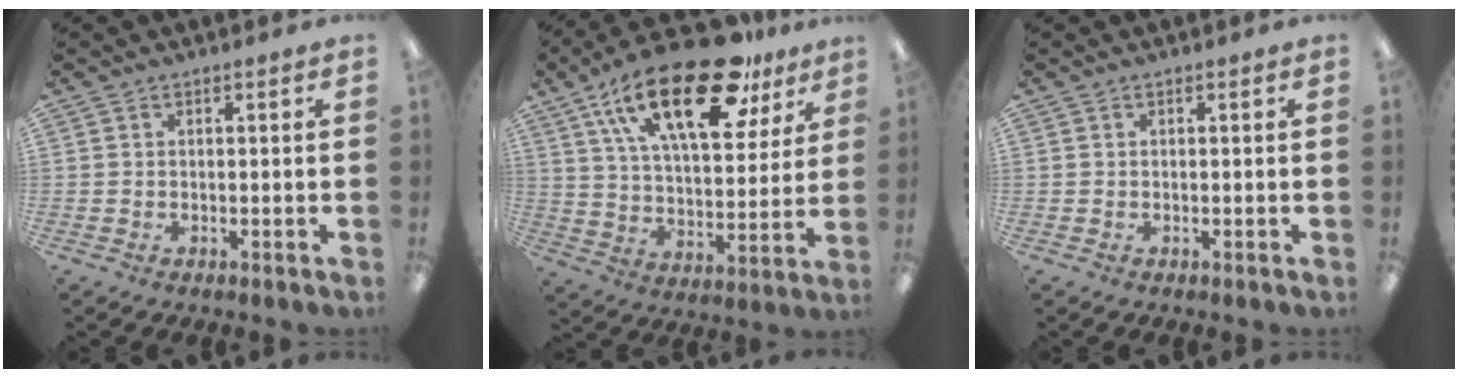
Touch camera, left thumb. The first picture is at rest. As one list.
[{"total": 26.5, "force": [15.2, 11.7, 18.3], "torque": [-0.299, -0.066, 0.256]}, {"total": 0.0}]